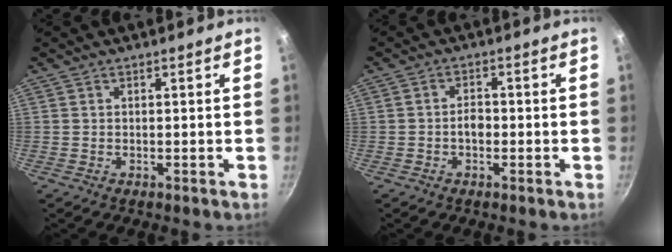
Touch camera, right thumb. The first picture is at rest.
{"total": 2.6, "force": [-0.7, 1.7, 1.9], "torque": [-0.022, 0.011, -0.016]}